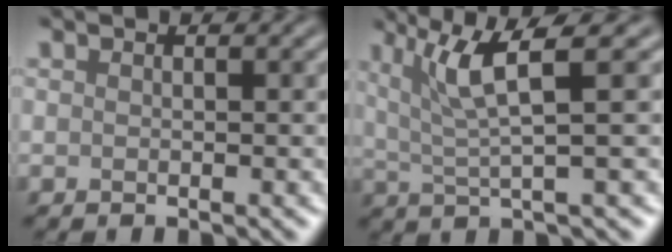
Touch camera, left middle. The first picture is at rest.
{"total": 4.9, "force": [2.3, 0.6, 4.3], "torque": [-0.085, 0.005, 0.045]}